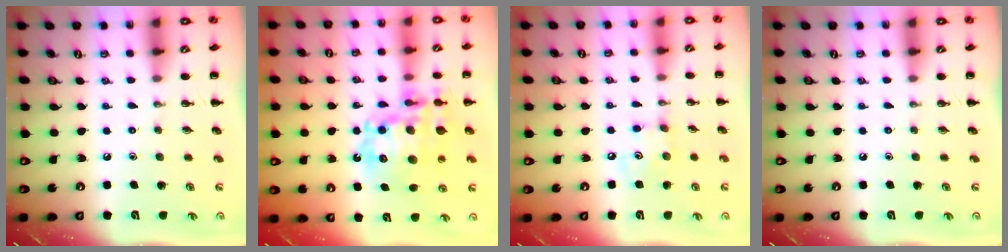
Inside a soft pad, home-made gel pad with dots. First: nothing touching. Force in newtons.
{"total": 19.0, "press": 18.5, "slide": 4.3}
{"total": 4.6, "press": 4.6, "slide": 0.5}
{"total": 0.0}